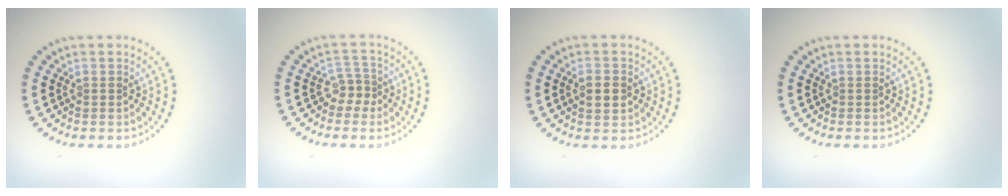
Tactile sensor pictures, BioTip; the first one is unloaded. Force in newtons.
{"total": 2.0, "press": 1.4, "slide": 1.4}
{"total": 2.0, "press": 2.0, "slide": 0.1}
{"total": 0.0}